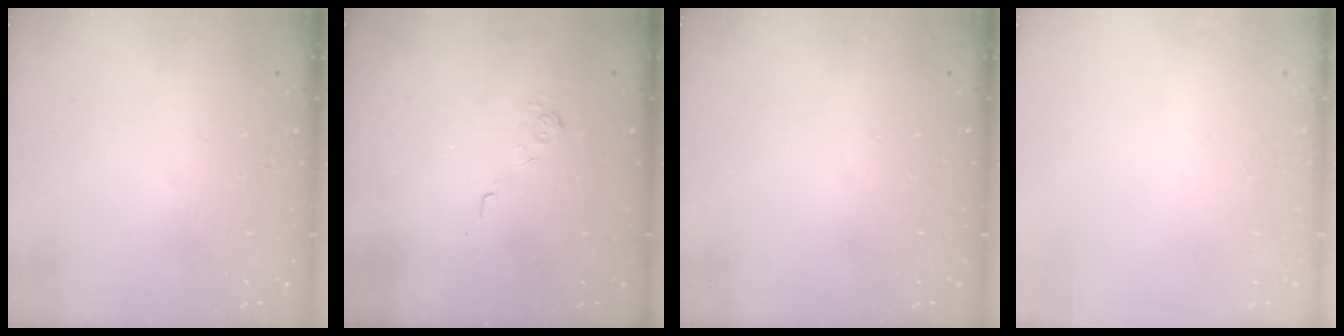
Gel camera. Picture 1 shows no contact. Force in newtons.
{"total": 2.2, "press": 1.7, "slide": 1.4}
{"total": 0.0}
{"total": 2.7, "press": 2.6, "slide": 0.8}